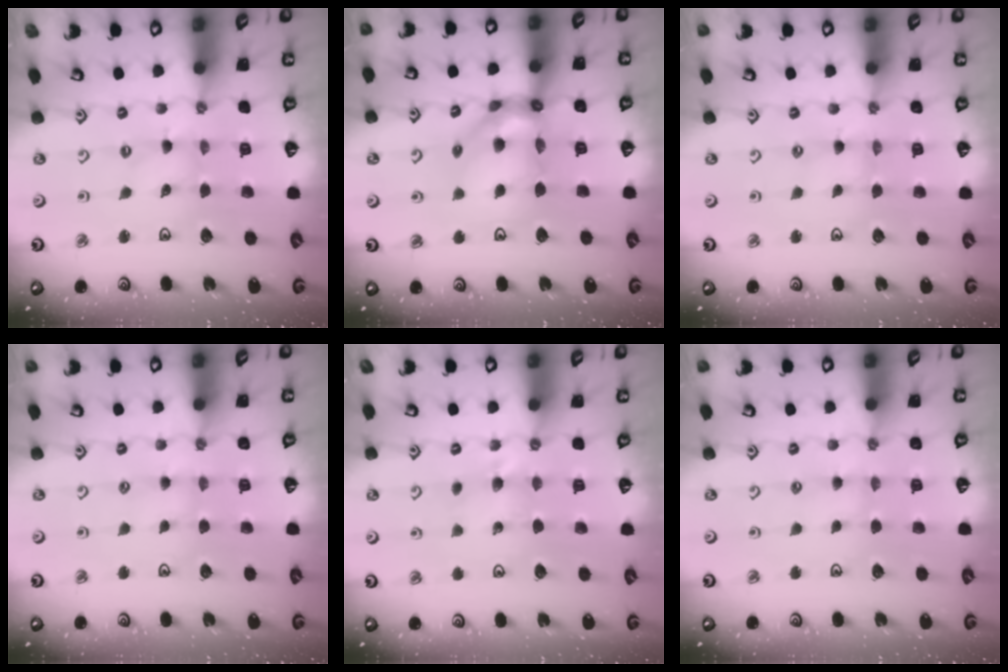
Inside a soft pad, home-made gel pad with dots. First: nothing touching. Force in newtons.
{"total": 12.1, "press": 12.0, "slide": 1.3}
{"total": 1.2, "press": 1.2, "slide": 0.3}
{"total": 2.1, "press": 2.1, "slide": 0.4}
{"total": 4.6, "press": 4.5, "slide": 0.8}
{"total": 1.9, "press": 1.9, "slide": 0.3}